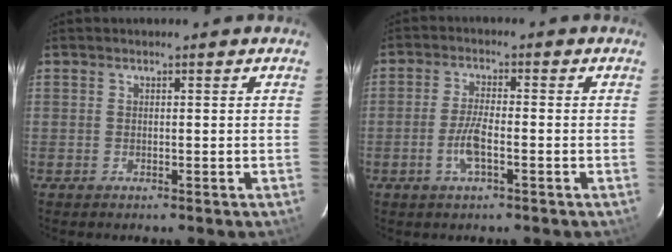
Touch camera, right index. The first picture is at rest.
{"total": 5.0, "force": [-1.9, 1.2, 4.4], "torque": [-0.094, -0.001, -0.038]}